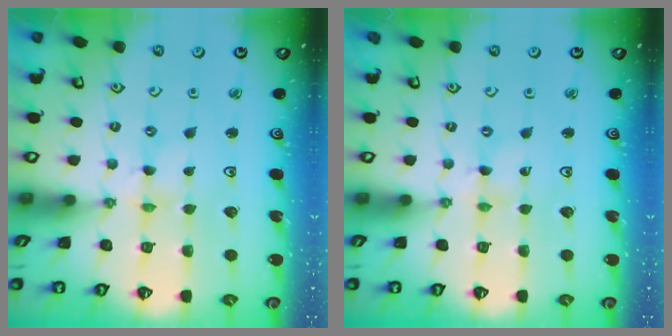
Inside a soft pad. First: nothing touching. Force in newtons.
{"total": 0.0}